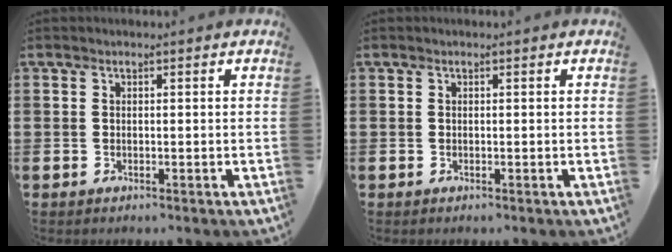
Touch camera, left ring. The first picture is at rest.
{"total": 0.0}